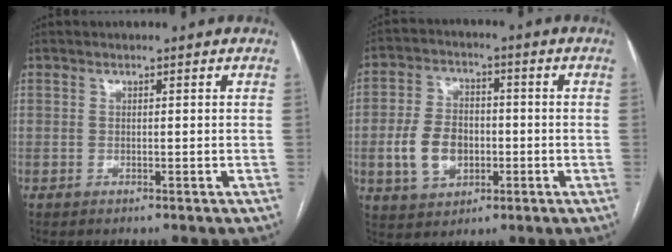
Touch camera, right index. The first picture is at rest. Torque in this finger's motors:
{"motor_torque": [1.11, -0.20, 0.23, 0.05]}